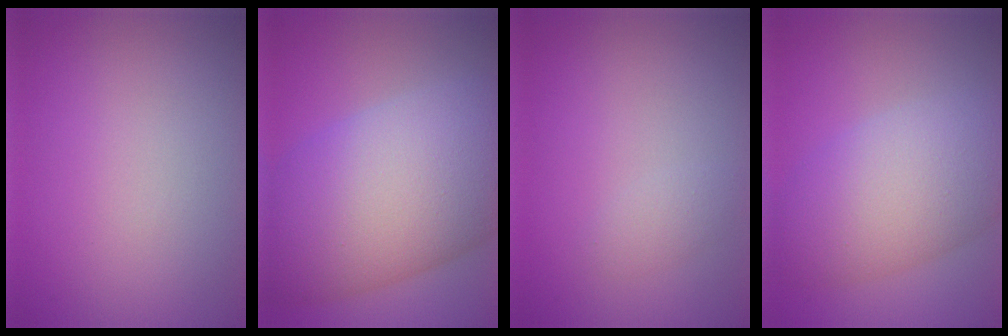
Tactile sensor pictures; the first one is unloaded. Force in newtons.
{"total": 14.9, "press": 14.8, "slide": 0.4}
{"total": 1.1, "press": 1.1, "slide": 0.0}
{"total": 8.3, "press": 8.3, "slide": 0.2}